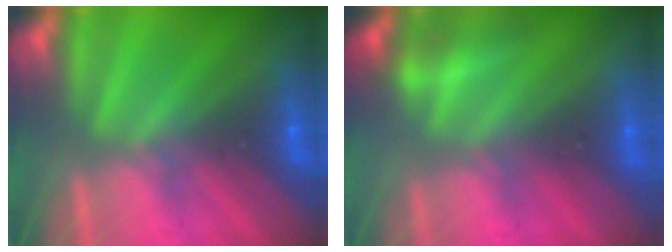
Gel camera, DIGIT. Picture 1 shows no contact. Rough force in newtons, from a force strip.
{"total": 2.9}